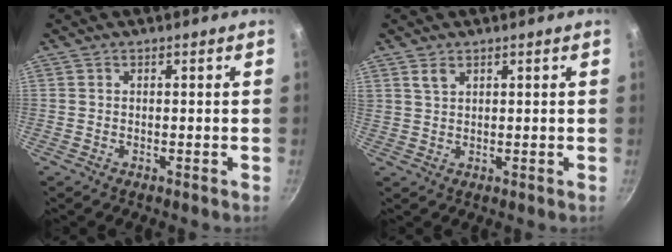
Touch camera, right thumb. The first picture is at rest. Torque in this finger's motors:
{"motor_torque": [0.75, 0.89, 1.41, 1.36, 0.34]}